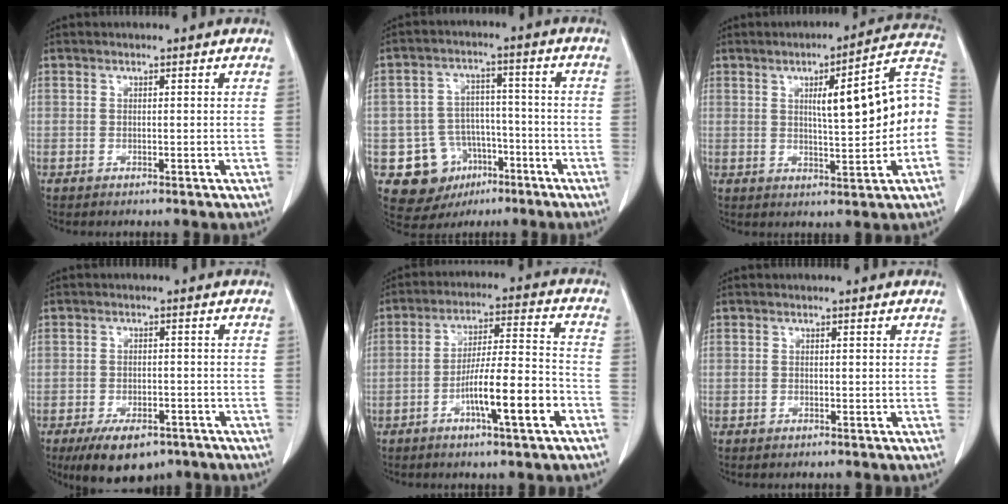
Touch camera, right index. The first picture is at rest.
{"total": 10.5, "force": [-4.6, 9.0, 2.9], "torque": [-0.045, 0.034, -0.058]}
{"total": 13.5, "force": [0.5, 1.6, 13.3], "torque": [-0.174, 0.031, 0.007]}
{"total": 8.9, "force": [-6.3, 4.1, 4.8], "torque": [-0.074, -0.002, -0.096]}
{"total": 11.6, "force": [-5.0, 0.7, 10.5], "torque": [-0.171, 0.008, -0.081]}
{"total": 0.7, "force": [-0.5, 0.3, 0.3], "torque": [-0.008, 0.000, -0.007]}